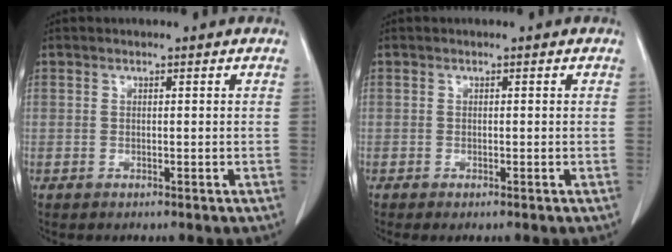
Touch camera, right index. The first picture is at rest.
{"total": 0.5, "force": [-0.3, 0.1, 0.4], "torque": [-0.006, -0.001, -0.006]}